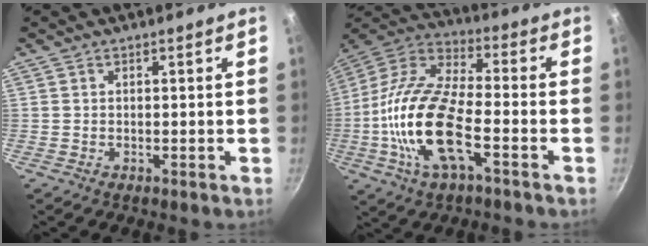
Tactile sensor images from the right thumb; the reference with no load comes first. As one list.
[{"total": 19.3, "force": [-5.2, 7.6, 17.0], "torque": [-0.333, 0.032, -0.119]}]